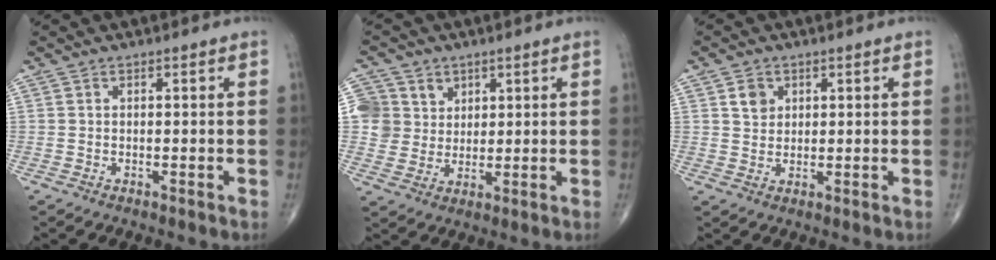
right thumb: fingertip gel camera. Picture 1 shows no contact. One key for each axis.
{"total": 7.6, "fx": 3.0, "fy": 6.9, "fz": 0.9, "tx": 0.018, "ty": -0.013, "tz": 0.059}
{"total": 3.3, "fx": 1.4, "fy": 2.7, "fz": 1.3, "tx": -0.009, "ty": -0.008, "tz": 0.025}